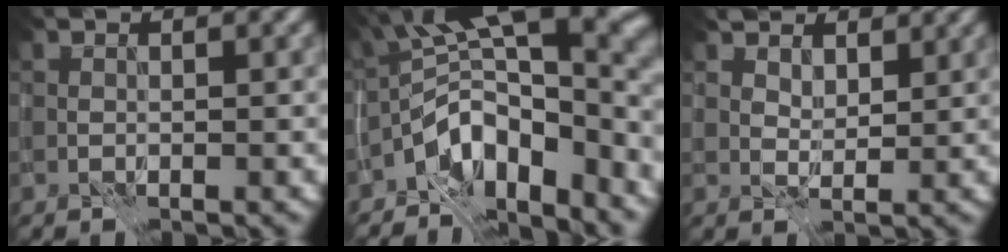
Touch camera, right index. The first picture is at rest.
{"total": 10.9, "force": [-4.0, 5.1, 8.8], "torque": [-0.117, 0.010, -0.071]}
{"total": 4.6, "force": [3.6, 2.4, 1.5], "torque": [-0.045, -0.005, 0.062]}